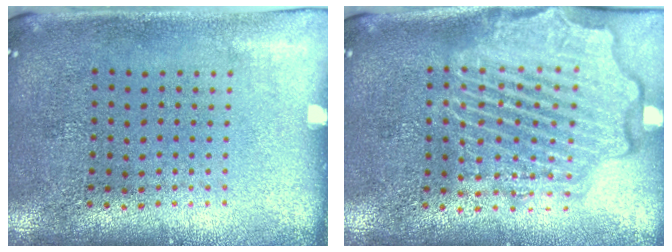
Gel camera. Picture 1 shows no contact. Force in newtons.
{"total": 4.4, "press": 4.4, "slide": 0.4}